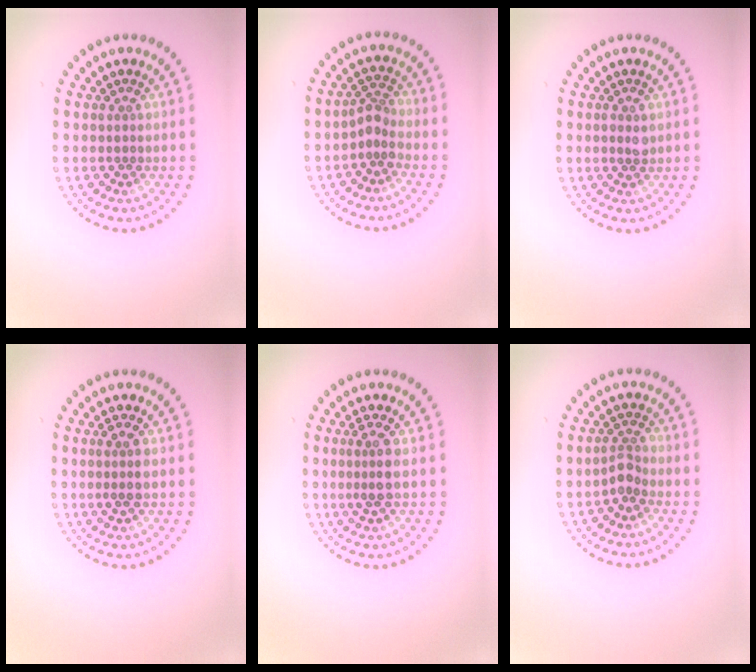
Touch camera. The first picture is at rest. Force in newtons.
{"total": 1.9, "press": 1.4, "slide": 1.3}
{"total": 1.1, "press": 1.1, "slide": 0.2}
{"total": 1.6, "press": 1.4, "slide": 0.8}
{"total": 2.0, "press": 1.7, "slide": 1.1}
{"total": 1.6, "press": 1.2, "slide": 1.0}